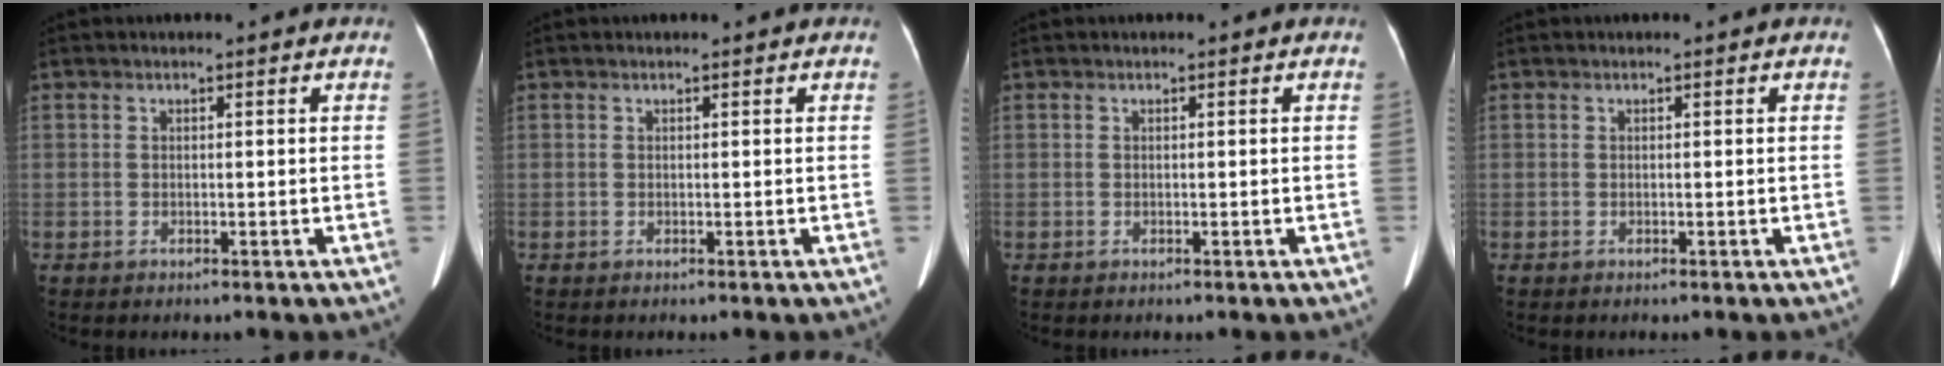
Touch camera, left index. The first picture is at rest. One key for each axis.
{"total": 0.8, "fx": 0.8, "fy": 0.1, "fz": 0.3, "tx": -0.012, "ty": 0.008, "tz": 0.008}
{"total": 0.0}
{"total": 0.0}